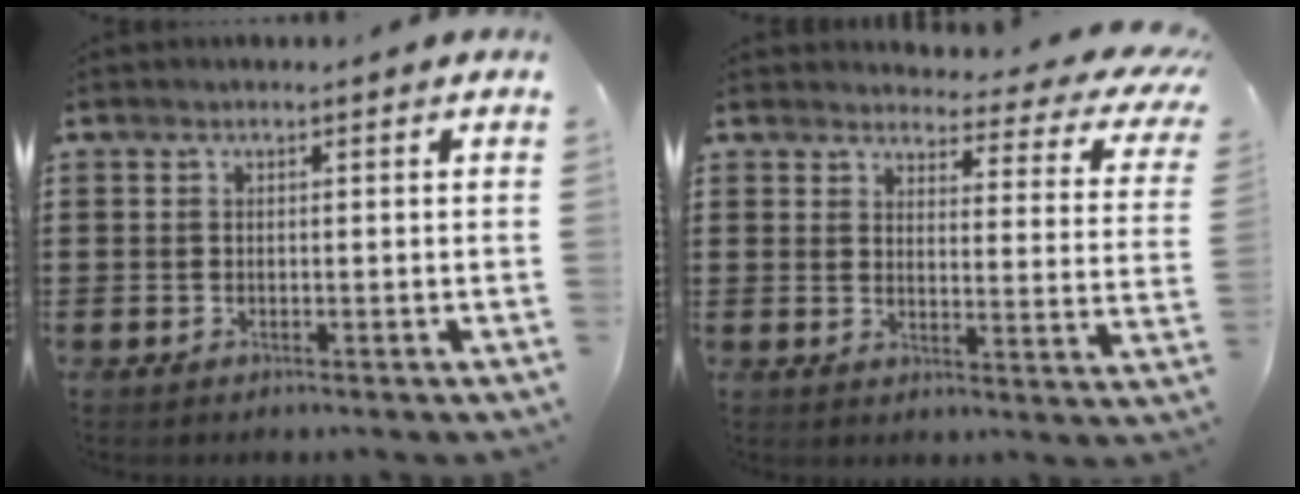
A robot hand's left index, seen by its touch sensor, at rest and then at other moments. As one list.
[{"total": 4.1, "force": [3.5, 0.8, 2.0], "torque": [-0.042, -0.031, 0.052]}]